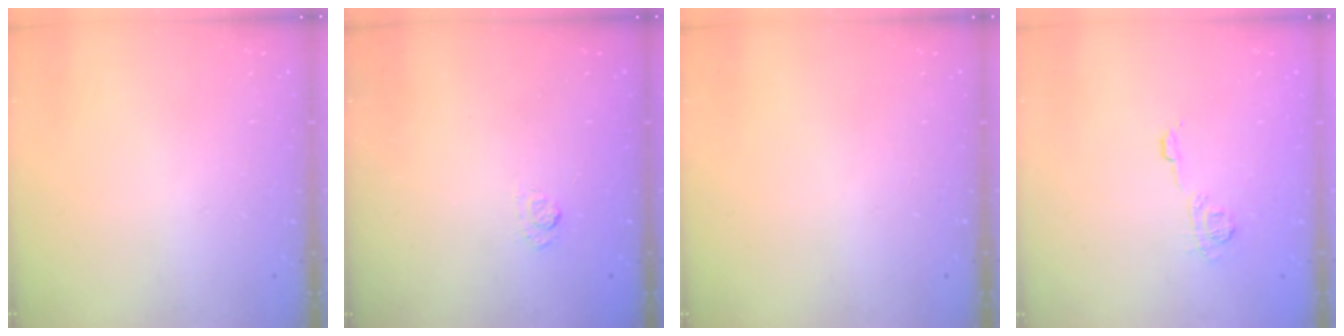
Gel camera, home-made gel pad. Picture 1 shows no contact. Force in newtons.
{"total": 2.7, "press": 2.3, "slide": 1.5}
{"total": 0.0}
{"total": 7.7, "press": 7.6, "slide": 1.2}